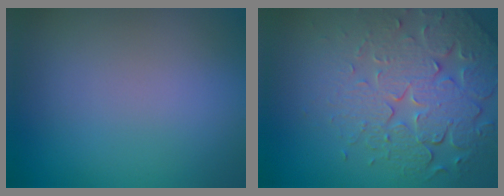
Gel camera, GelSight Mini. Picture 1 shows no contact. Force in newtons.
{"total": 7.7, "press": 5.5, "slide": 5.4}